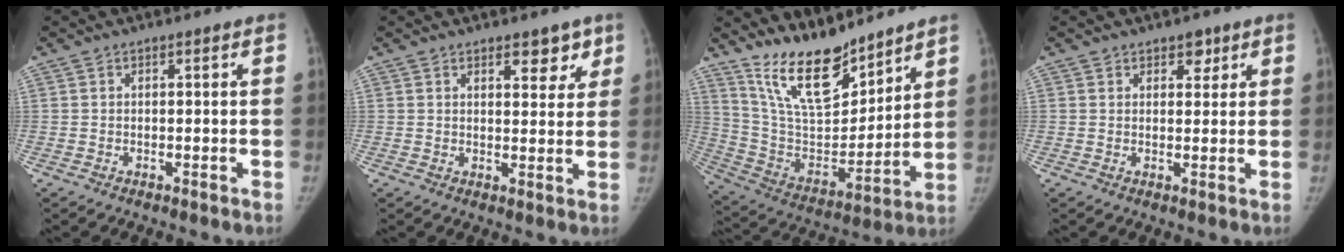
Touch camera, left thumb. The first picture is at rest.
{"total": 4.8, "force": [3.0, 2.4, 2.8], "torque": [-0.005, -0.017, 0.039]}
{"total": 17.3, "force": [13.8, 6.0, 8.5], "torque": [-0.108, -0.088, 0.264]}
{"total": 2.9, "force": [1.8, 1.9, 1.2], "torque": [0.007, -0.009, 0.024]}